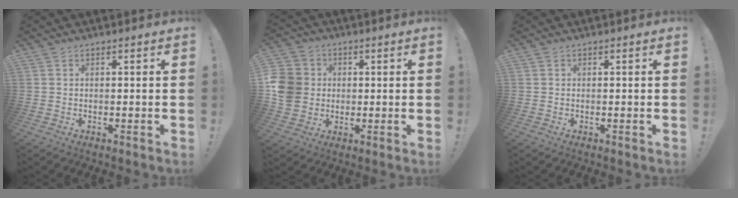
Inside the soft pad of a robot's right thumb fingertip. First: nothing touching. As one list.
[{"total": 10.9, "force": [-0.2, 9.9, 4.6], "torque": [-0.093, 0.010, 0.000]}, {"total": 0.0}]